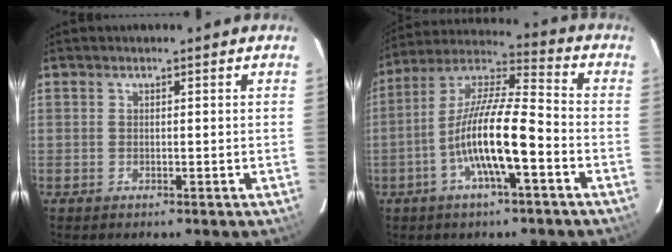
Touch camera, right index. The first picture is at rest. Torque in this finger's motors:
{"motor_torque": [1.33, -0.81, 1.05, 0.21]}